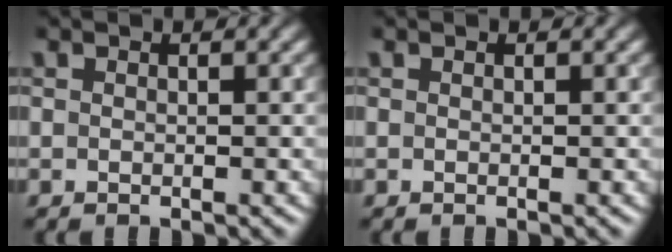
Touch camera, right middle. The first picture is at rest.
{"total": 0.0}